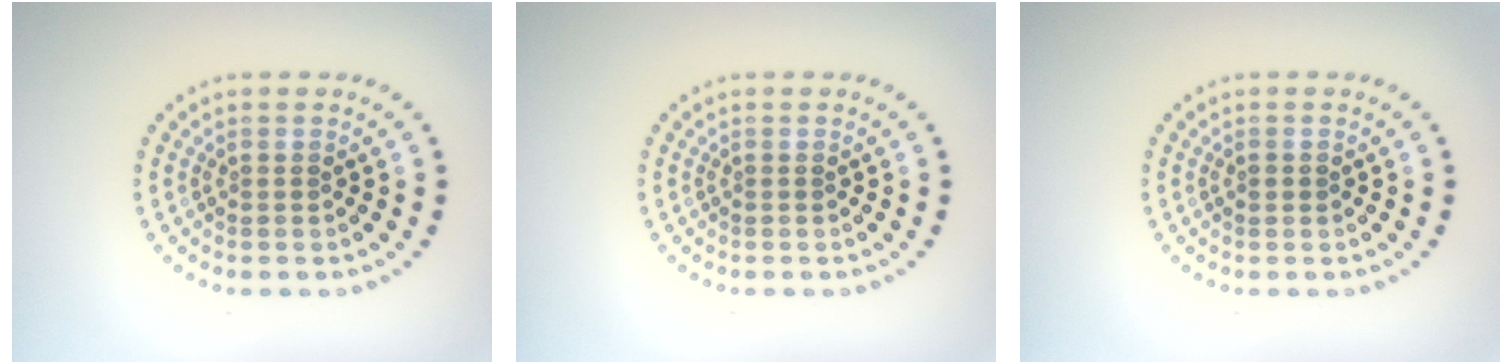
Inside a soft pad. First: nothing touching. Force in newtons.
{"total": 0.0}
{"total": 0.7, "press": 0.7, "slide": 0.1}